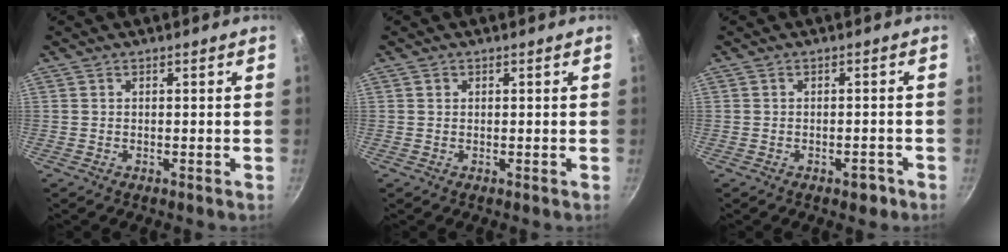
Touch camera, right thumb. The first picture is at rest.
{"total": 0.5, "force": [0.3, 0.4, 0.2], "torque": [-0.001, 0.001, 0.003]}
{"total": 2.5, "force": [-1.6, 1.4, 1.4], "torque": [-0.010, 0.020, -0.011]}